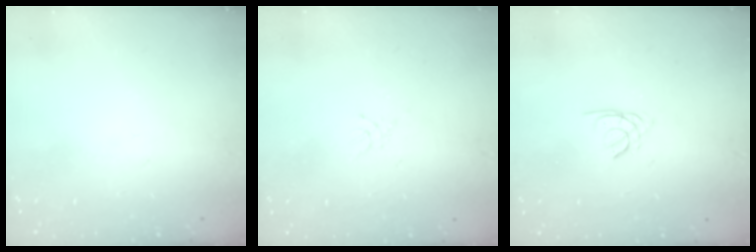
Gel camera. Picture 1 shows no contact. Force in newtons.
{"total": 2.3, "press": 2.2, "slide": 0.3}
{"total": 1.4, "press": 1.4, "slide": 0.4}